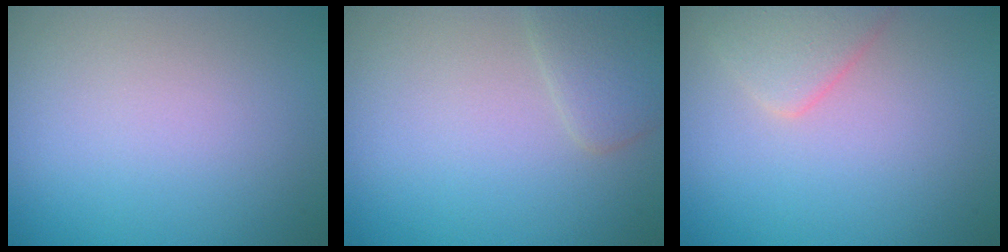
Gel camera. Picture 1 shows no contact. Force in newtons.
{"total": 2.3, "press": 2.3, "slide": 0.1}
{"total": 2.6, "press": 2.6, "slide": 0.2}